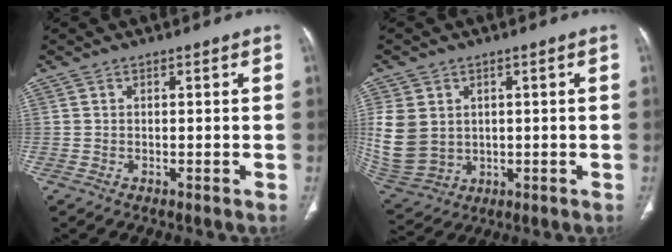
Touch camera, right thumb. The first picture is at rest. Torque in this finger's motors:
{"motor_torque": [0.82, 0.96, 0.42, -0.31, 0.24]}